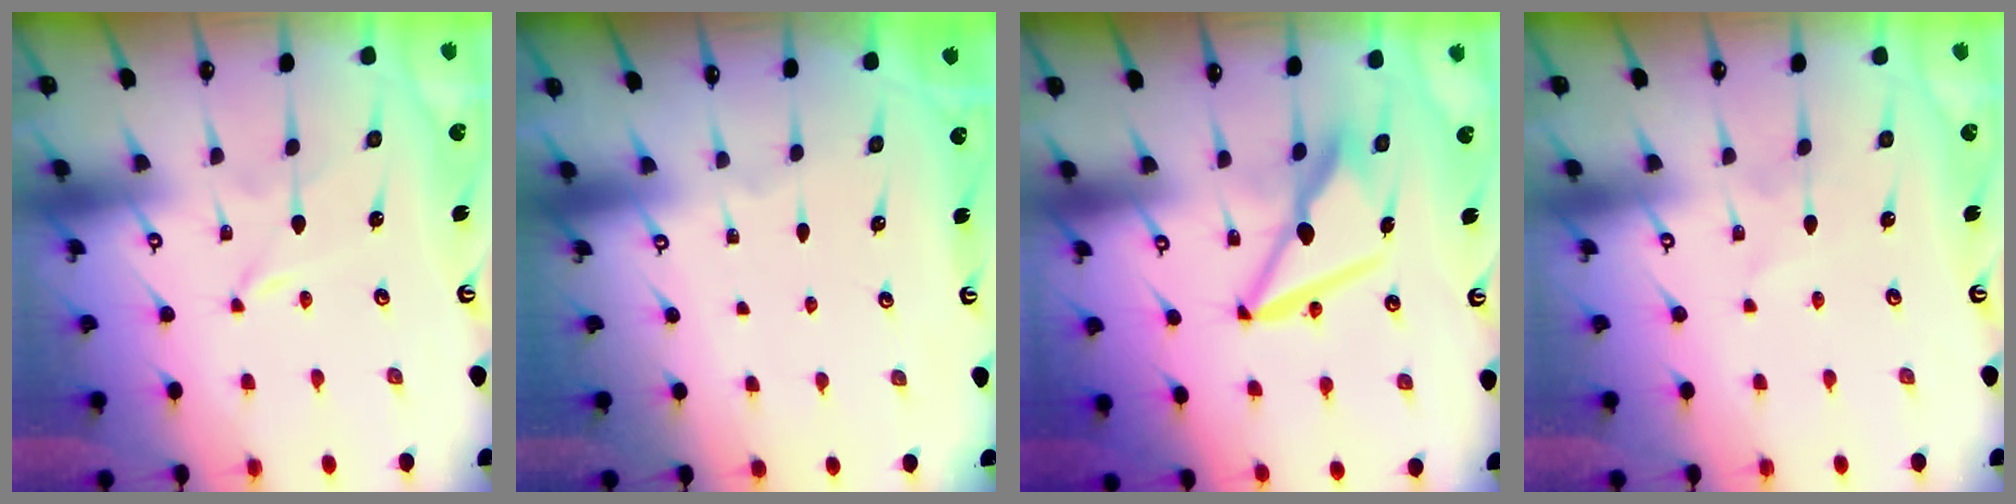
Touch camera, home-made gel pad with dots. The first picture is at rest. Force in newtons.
{"total": 0.0}
{"total": 10.1, "press": 9.9, "slide": 1.8}
{"total": 1.1, "press": 1.1, "slide": 0.1}